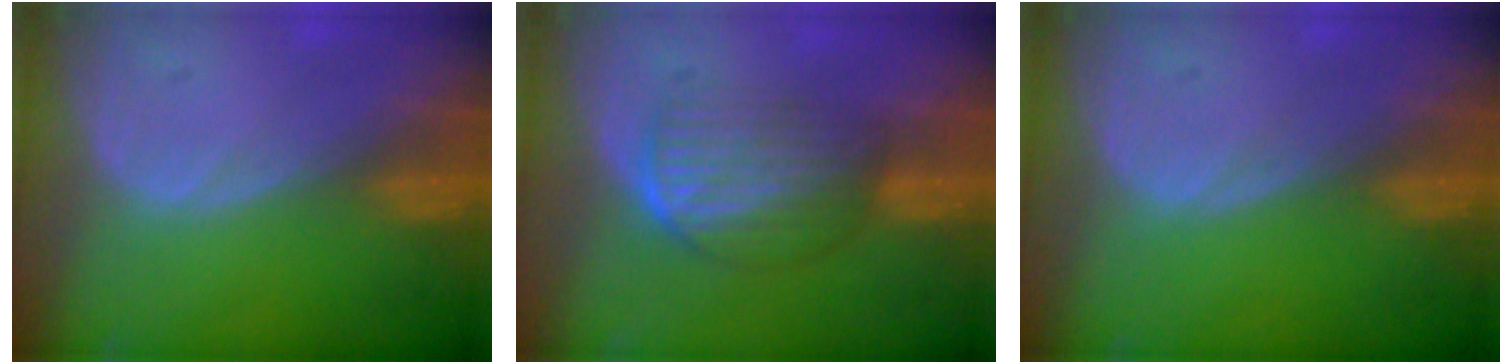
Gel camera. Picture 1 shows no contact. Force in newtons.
{"total": 7.2, "press": 6.1, "slide": 4.0}
{"total": 0.0}